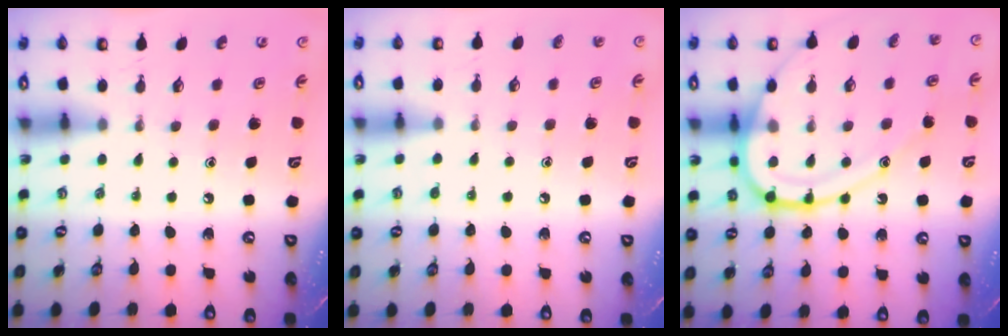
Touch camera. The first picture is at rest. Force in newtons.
{"total": 4.6, "press": 4.5, "slide": 0.4}
{"total": 15.7, "press": 15.6, "slide": 1.6}